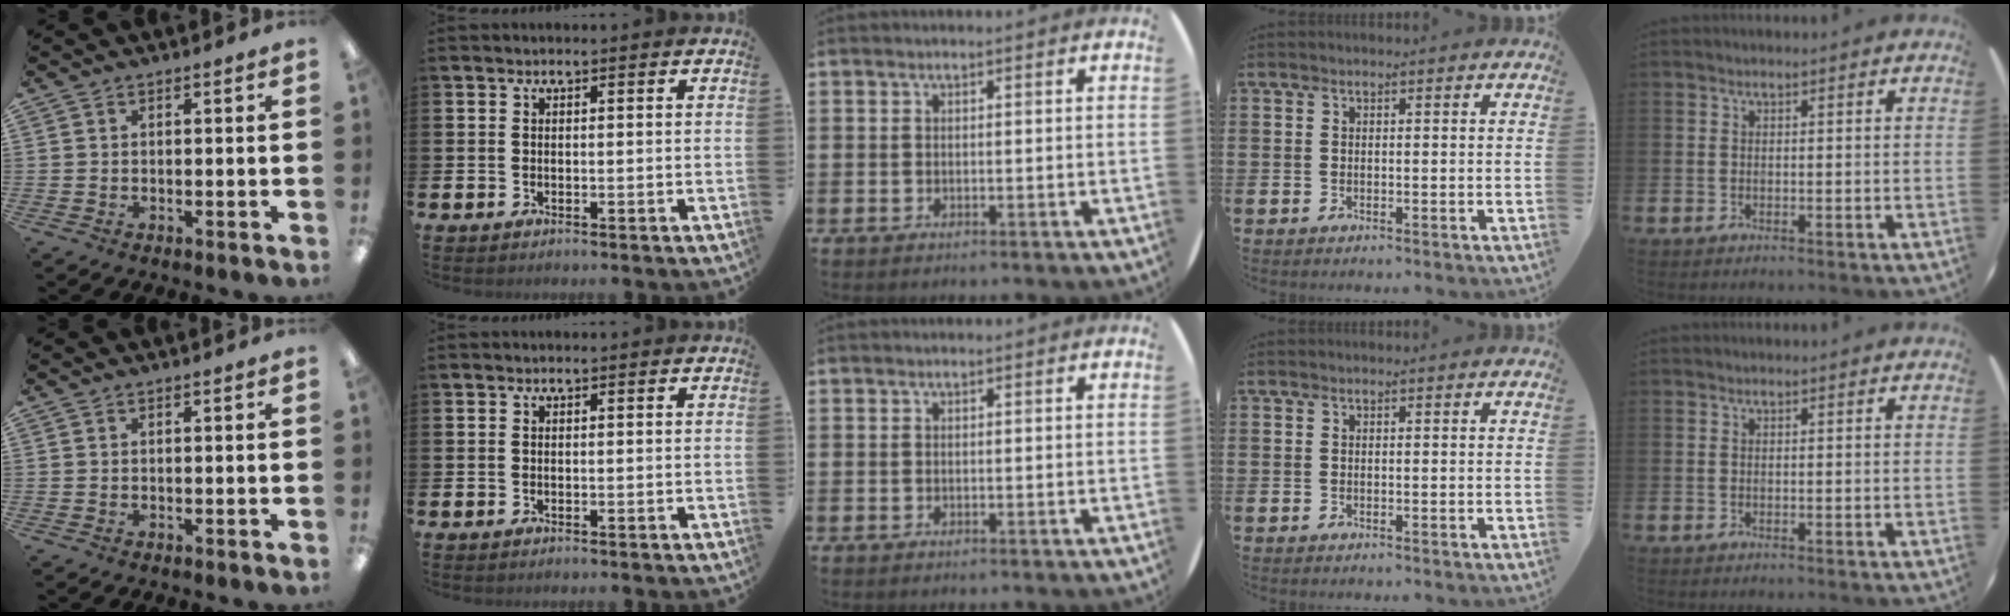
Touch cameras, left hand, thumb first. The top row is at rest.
{}